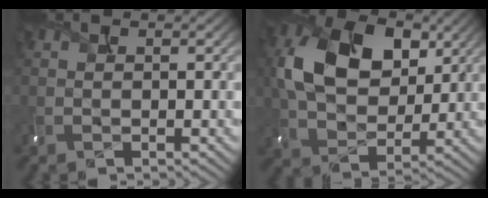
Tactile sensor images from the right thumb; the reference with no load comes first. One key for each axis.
{"total": 12.3, "fx": 3.6, "fy": 8.3, "fz": 8.3, "tx": -0.174, "ty": 0.010, "tz": 0.060}